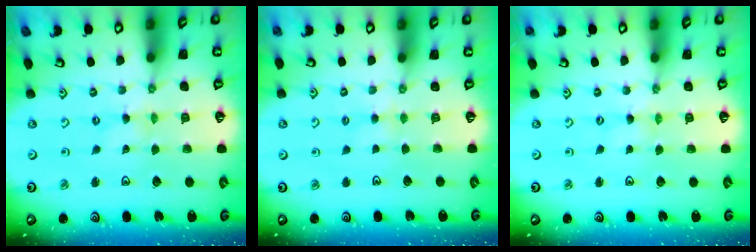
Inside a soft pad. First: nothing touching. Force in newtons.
{"total": 2.8, "press": 2.7, "slide": 0.5}
{"total": 0.7, "press": 0.7, "slide": 0.1}